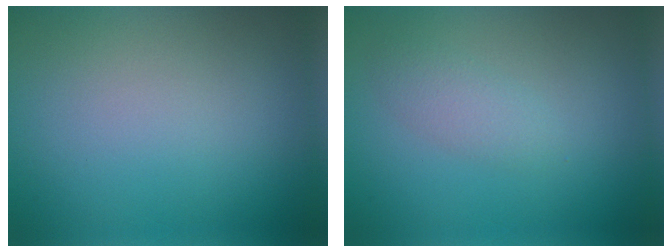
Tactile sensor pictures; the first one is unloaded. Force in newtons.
{"total": 1.7, "press": 1.6, "slide": 0.1}